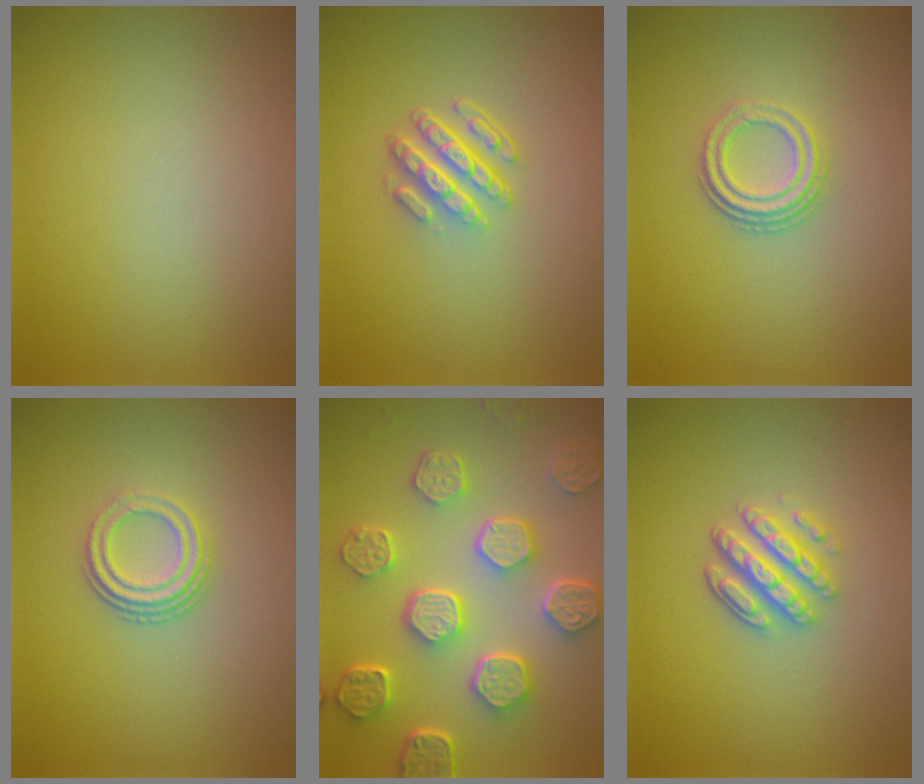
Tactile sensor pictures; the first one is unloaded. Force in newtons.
{"total": 4.4, "press": 3.1, "slide": 3.1}
{"total": 2.9, "press": 2.2, "slide": 2.0}
{"total": 3.0, "press": 2.1, "slide": 2.1}
{"total": 8.0, "press": 6.1, "slide": 5.1}
{"total": 3.6, "press": 3.1, "slide": 1.8}